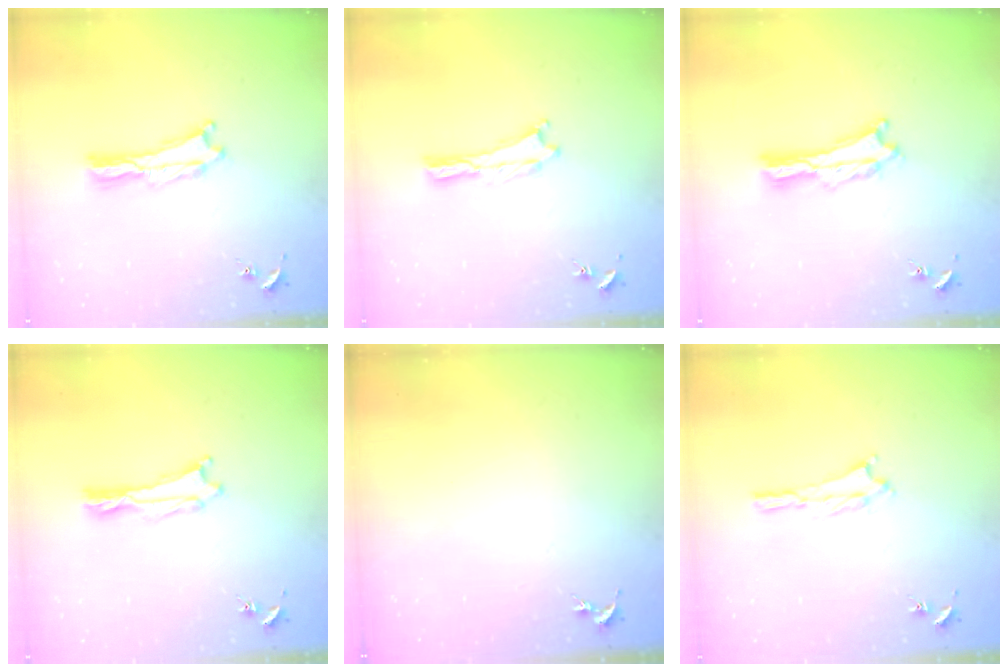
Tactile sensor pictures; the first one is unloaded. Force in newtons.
{"total": 0.0}
{"total": 1.8, "press": 1.8, "slide": 0.2}
{"total": 0.6, "press": 0.6, "slide": 0.1}
{"total": 0.0}
{"total": 1.4, "press": 1.4, "slide": 0.3}